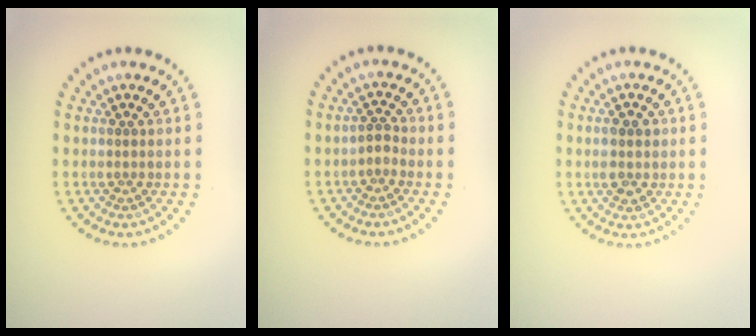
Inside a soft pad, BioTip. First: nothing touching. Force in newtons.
{"total": 1.0, "press": 0.9, "slide": 0.5}
{"total": 2.1, "press": 2.1, "slide": 0.1}